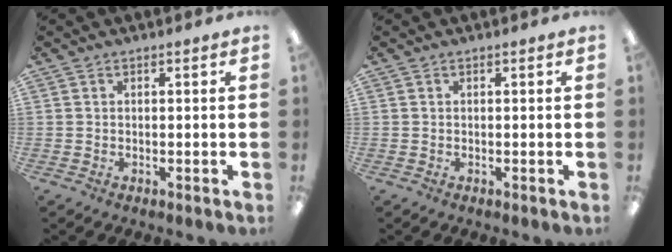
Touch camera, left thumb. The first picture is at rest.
{"total": 0.0}